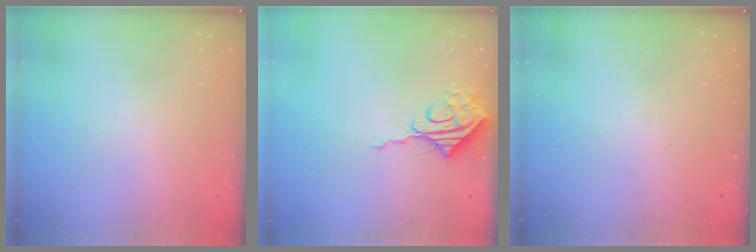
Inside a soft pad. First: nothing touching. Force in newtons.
{"total": 8.5, "press": 8.5, "slide": 0.9}
{"total": 0.0}